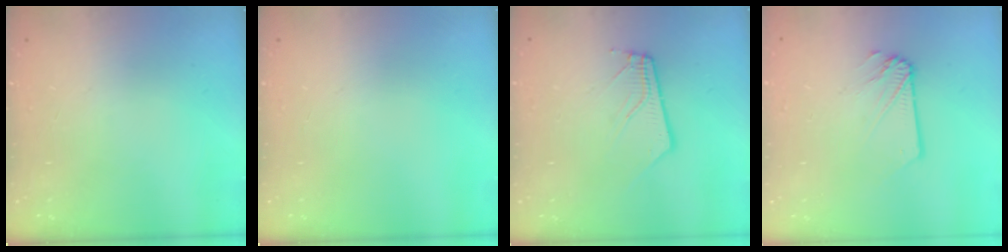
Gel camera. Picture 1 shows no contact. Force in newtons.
{"total": 0.0}
{"total": 4.5, "press": 4.5, "slide": 0.5}
{"total": 1.2, "press": 1.2, "slide": 0.1}